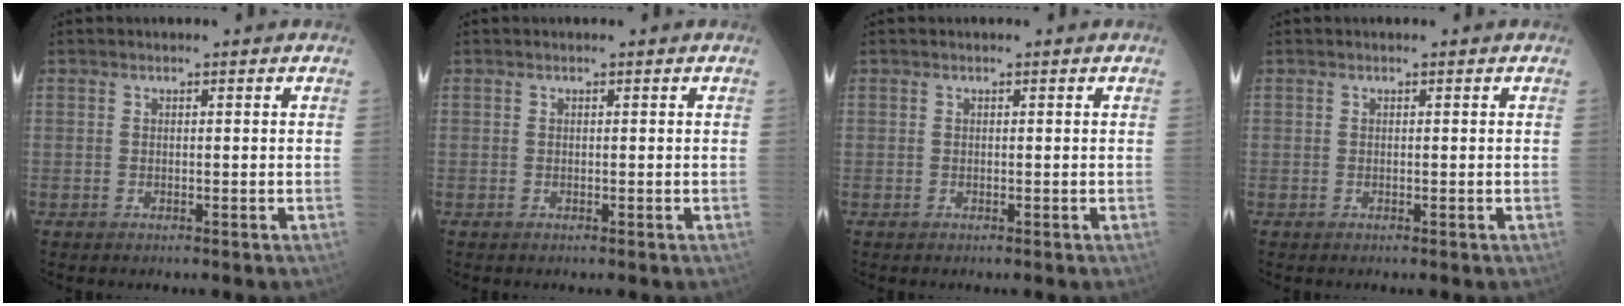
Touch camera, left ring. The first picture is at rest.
{"total": 0.0}
{"total": 0.0}
{"total": 0.0}